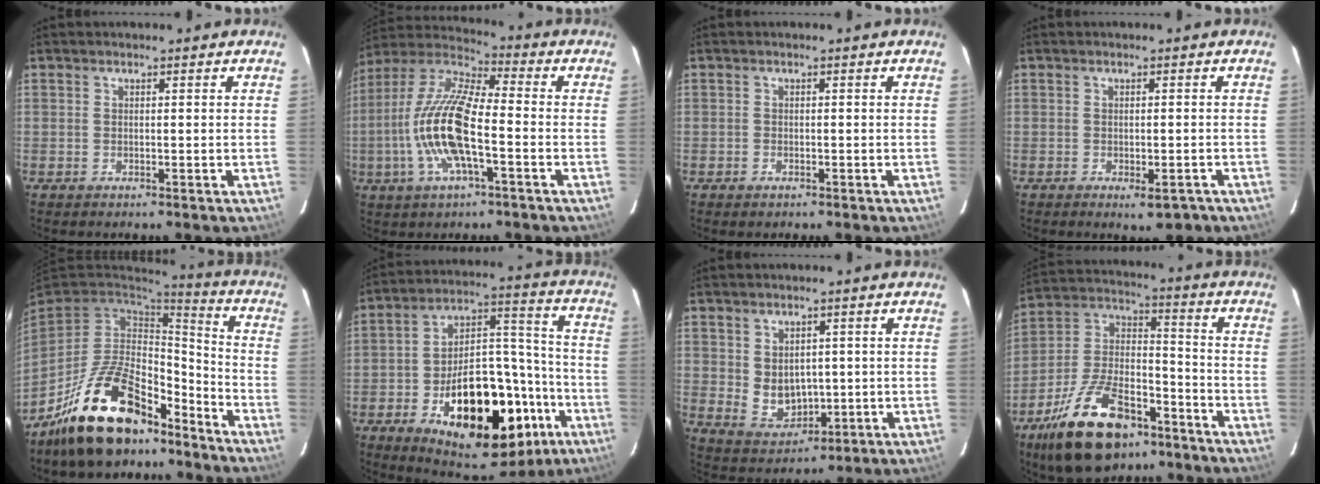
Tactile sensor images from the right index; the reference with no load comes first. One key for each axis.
{"total": 16.4, "fx": -4.0, "fy": 4.7, "fz": 15.1, "tx": -0.307, "ty": -0.002, "tz": -0.086}
{"total": 1.0, "fx": -0.6, "fy": 0.6, "fz": 0.3, "tx": -0.008, "ty": 0.000, "tz": -0.010}
{"total": 3.6, "fx": -2.3, "fy": 1.6, "fz": 2.3, "tx": -0.038, "ty": -0.001, "tz": -0.022}
{"total": 21.5, "fx": -14.8, "fy": 9.5, "fz": 12.3, "tx": -0.247, "ty": 0.009, "tz": -0.236}
{"total": 28.4, "fx": -13.3, "fy": 14.9, "fz": 20.2, "tx": -0.329, "ty": 0.038, "tz": -0.172}
{"total": 7.5, "fx": 0.1, "fy": 5.8, "fz": 4.8, "tx": -0.095, "ty": -0.009, "tz": 0.026}
{"total": 21.8, "fx": -13.5, "fy": 10.5, "fz": 13.4, "tx": -0.265, "ty": 0.008, "tz": -0.224}